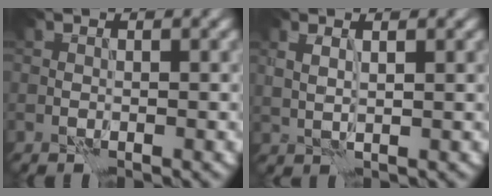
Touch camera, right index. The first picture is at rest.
{"total": 1.5, "force": [1.1, 0.1, 1.0], "torque": [-0.023, -0.001, 0.024]}